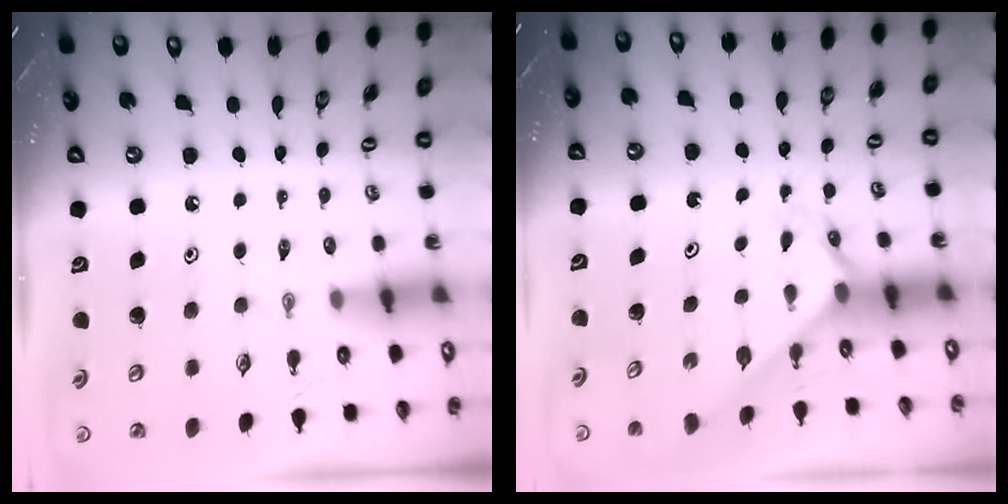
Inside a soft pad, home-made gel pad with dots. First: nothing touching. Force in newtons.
{"total": 2.1, "press": 2.1, "slide": 0.2}